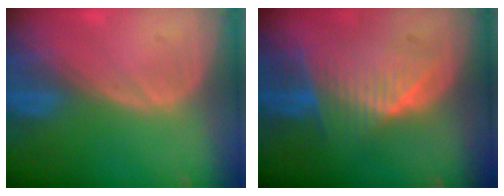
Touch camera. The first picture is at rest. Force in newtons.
{"total": 8.1, "press": 7.1, "slide": 3.9}